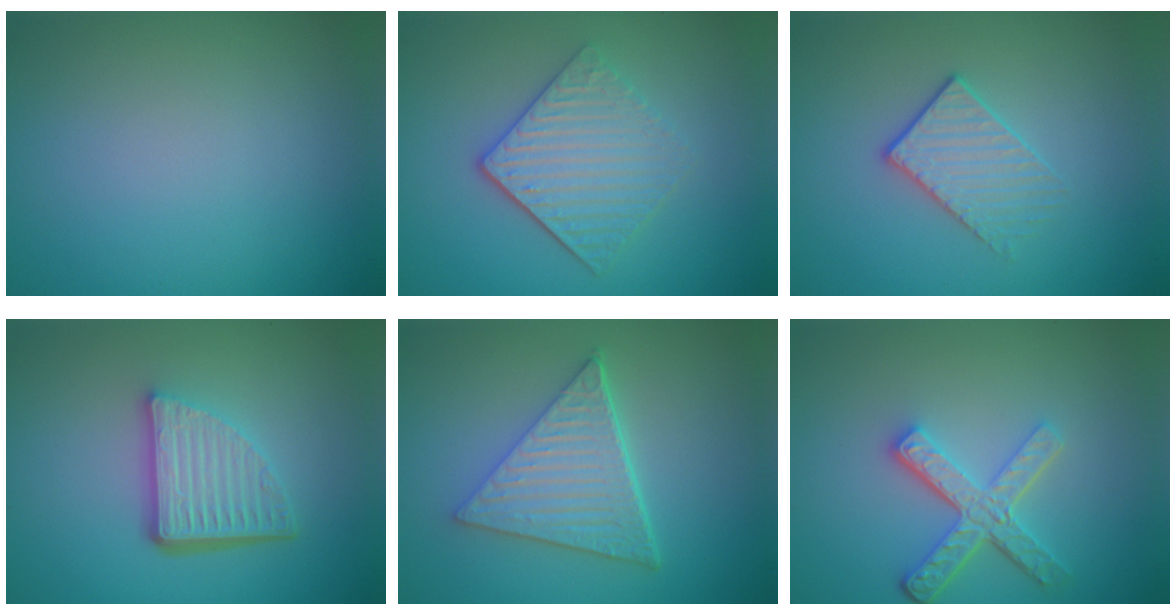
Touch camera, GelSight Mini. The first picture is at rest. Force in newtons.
{"total": 4.3, "press": 3.4, "slide": 2.6}
{"total": 2.2, "press": 1.9, "slide": 1.2}
{"total": 5.7, "press": 3.8, "slide": 4.2}
{"total": 6.1, "press": 4.5, "slide": 4.1}
{"total": 4.6, "press": 3.5, "slide": 3.1}